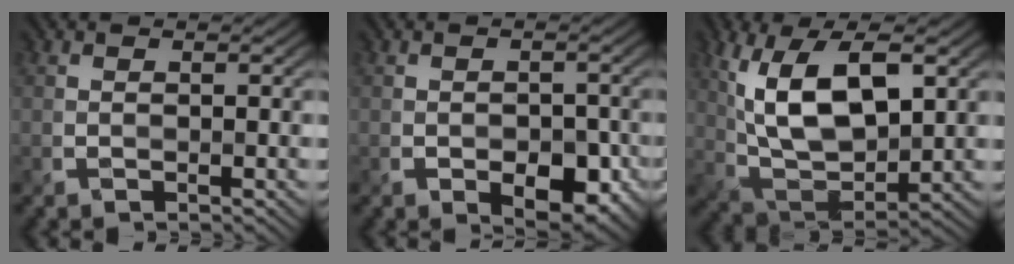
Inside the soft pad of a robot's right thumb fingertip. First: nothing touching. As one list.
[{"total": 5.3, "force": [-2.2, 3.2, 3.7], "torque": [-0.053, -0.015, -0.022]}, {"total": 12.8, "force": [4.1, 6.2, 10.5], "torque": [-0.221, 0.003, 0.086]}]